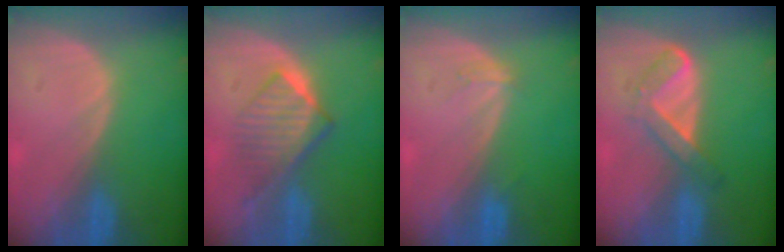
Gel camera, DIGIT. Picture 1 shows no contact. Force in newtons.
{"total": 6.6, "press": 6.2, "slide": 2.4}
{"total": 1.1, "press": 1.1, "slide": 0.1}
{"total": 5.6, "press": 4.7, "slide": 3.0}